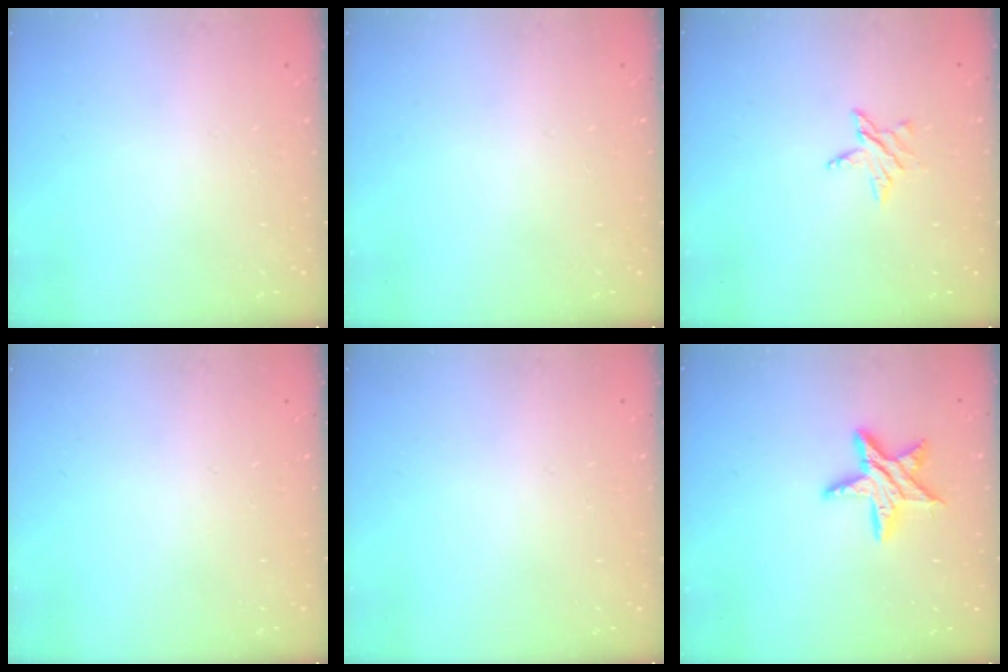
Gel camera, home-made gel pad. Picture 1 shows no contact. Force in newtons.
{"total": 0.0}
{"total": 5.0, "press": 4.9, "slide": 0.6}
{"total": 0.0}
{"total": 0.0}
{"total": 12.4, "press": 12.4, "slide": 0.8}